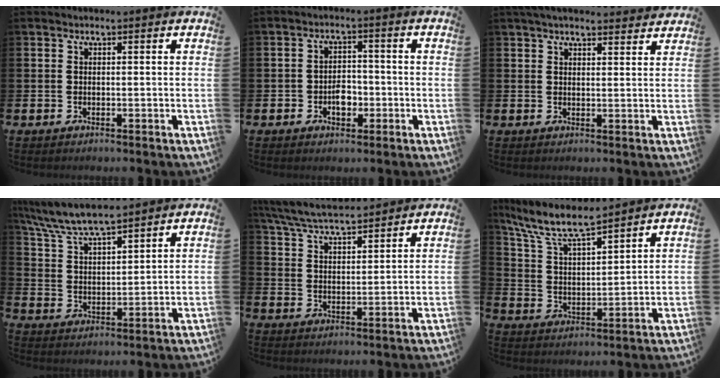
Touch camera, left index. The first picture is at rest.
{"total": 3.3, "force": [-1.1, 2.4, 1.9], "torque": [-0.026, 0.001, -0.026]}
{"total": 3.6, "force": [3.4, 0.6, 1.0], "torque": [-0.026, -0.009, 0.062]}
{"total": 7.2, "force": [6.8, 0.8, 2.1], "torque": [-0.076, -0.031, 0.123]}
{"total": 6.4, "force": [6.1, 0.8, 1.6], "torque": [-0.062, -0.027, 0.111]}
{"total": 8.7, "force": [7.6, 1.3, 4.0], "torque": [-0.112, -0.036, 0.134]}